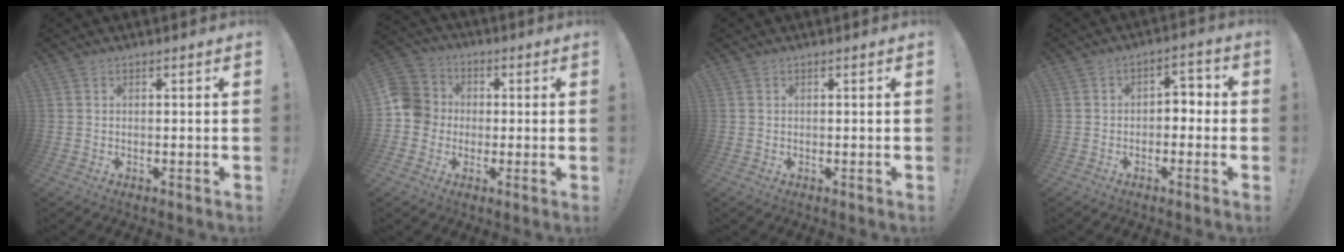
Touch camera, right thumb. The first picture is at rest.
{"total": 9.5, "force": [-1.1, 9.0, 2.8], "torque": [-0.051, 0.021, -0.016]}
{"total": 0.0}
{"total": 4.4, "force": [-2.0, 3.1, 2.3], "torque": [-0.030, 0.017, -0.038]}